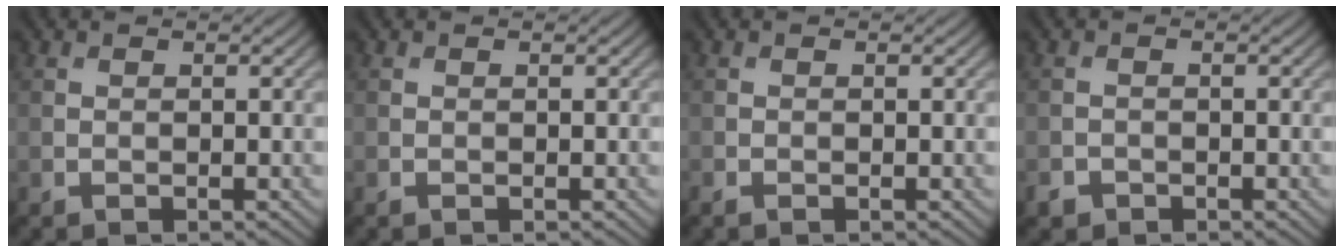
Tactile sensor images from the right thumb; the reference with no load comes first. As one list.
[{"total": 0.0}, {"total": 0.6, "force": [-0.5, 0.2, 0.2], "torque": [-0.004, -0.003, -0.011]}, {"total": 1.2, "force": [-0.9, 0.8, 0.2], "torque": [-0.002, -0.002, -0.020]}]